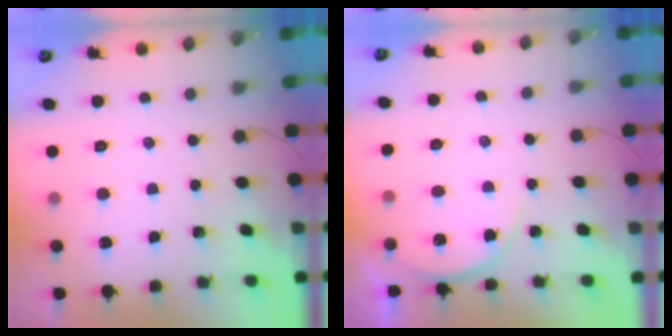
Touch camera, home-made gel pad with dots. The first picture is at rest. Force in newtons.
{"total": 5.0, "press": 5.0, "slide": 0.5}